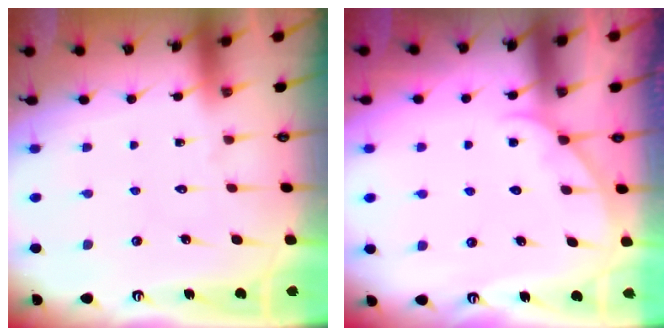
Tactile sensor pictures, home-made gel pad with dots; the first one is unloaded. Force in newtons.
{"total": 2.9, "press": 2.9, "slide": 0.3}